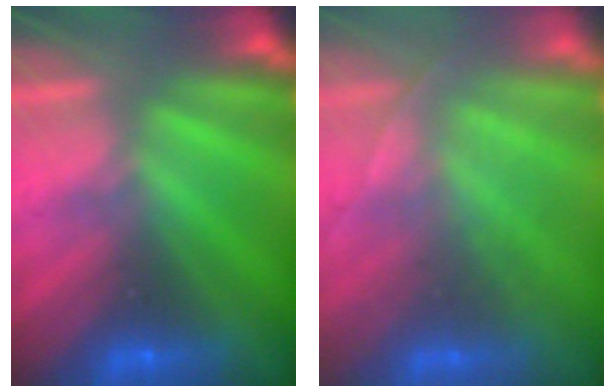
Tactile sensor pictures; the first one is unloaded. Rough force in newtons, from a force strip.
{"total": 1.9}